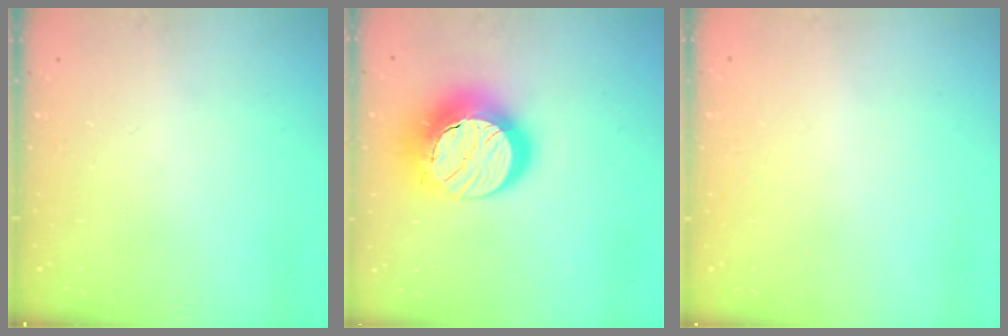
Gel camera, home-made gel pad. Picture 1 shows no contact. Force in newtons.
{"total": 20.3, "press": 20.2, "slide": 1.6}
{"total": 0.6, "press": 0.6, "slide": 0.1}